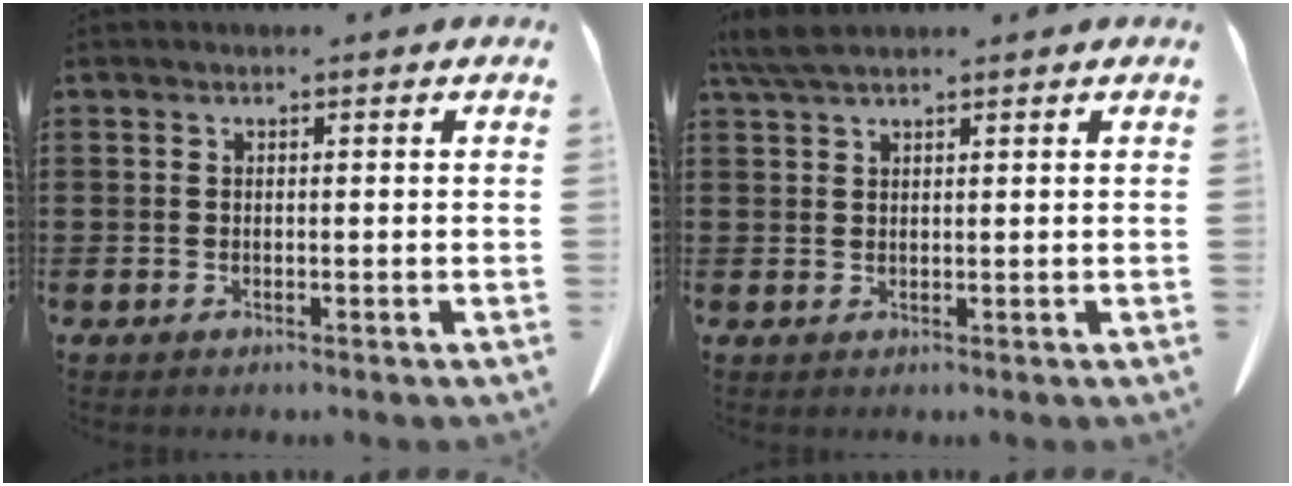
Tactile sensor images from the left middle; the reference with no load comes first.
{"total": 3.7, "force": [2.7, 0.8, 2.3], "torque": [-0.052, 0.003, 0.052]}